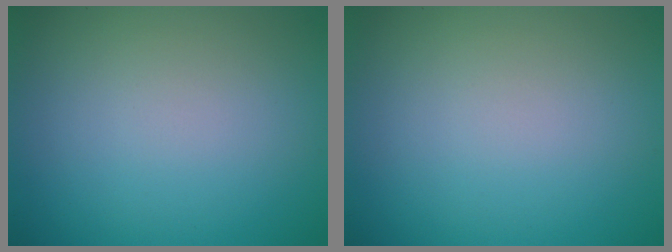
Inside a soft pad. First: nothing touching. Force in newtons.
{"total": 0.0}